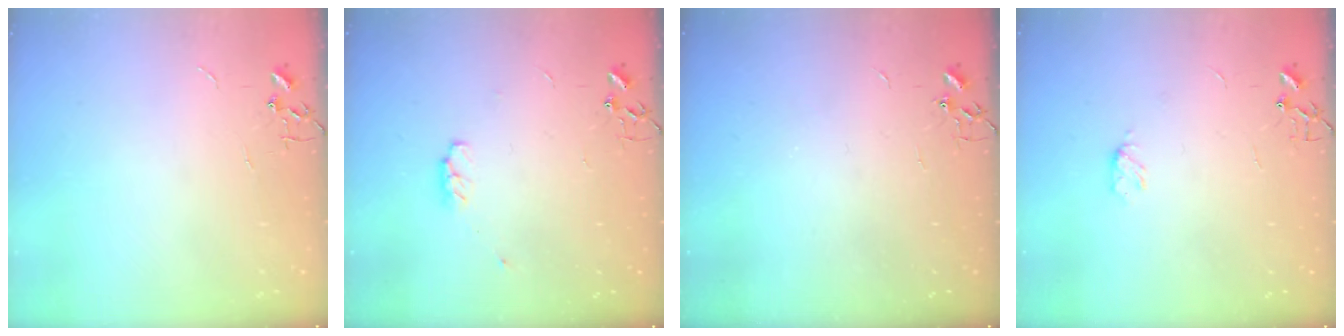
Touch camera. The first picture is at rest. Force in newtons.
{"total": 4.0, "press": 4.0, "slide": 0.6}
{"total": 2.3, "press": 2.3, "slide": 0.4}
{"total": 3.3, "press": 3.3, "slide": 0.5}